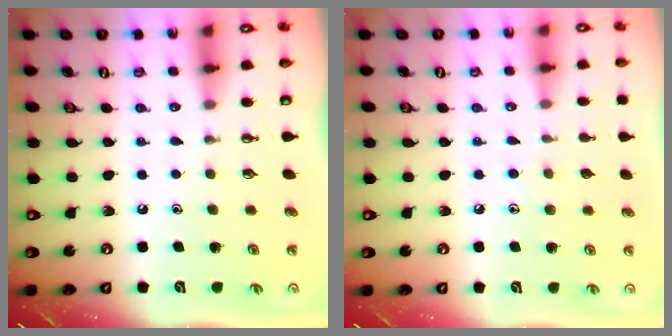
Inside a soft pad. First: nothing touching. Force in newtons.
{"total": 6.0, "press": 6.0, "slide": 0.5}